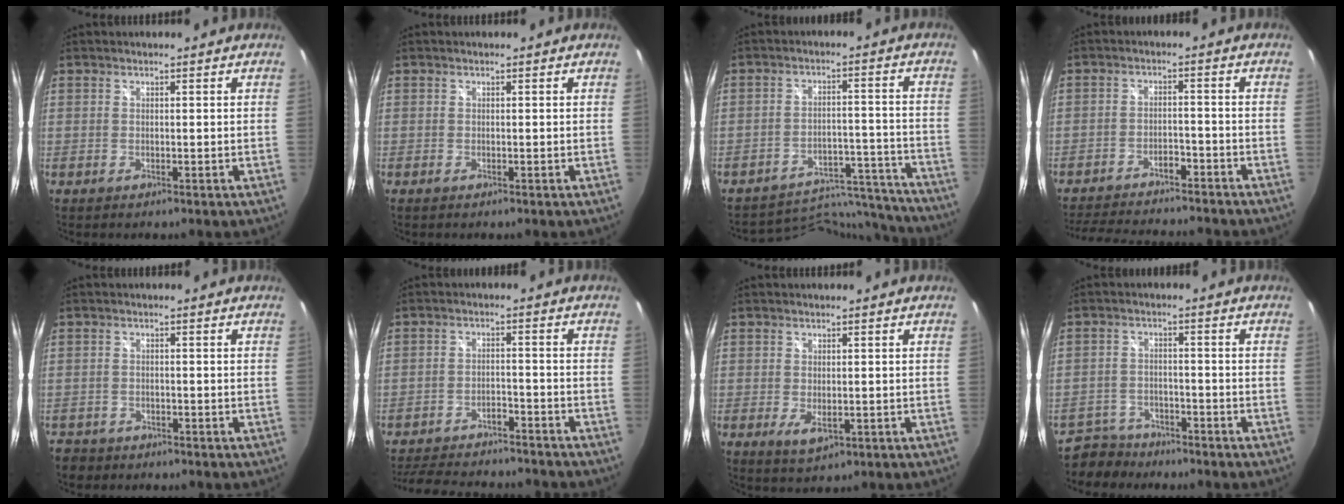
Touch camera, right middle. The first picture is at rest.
{"total": 0.0}
{"total": 17.0, "force": [-16.6, 3.0, 1.4], "torque": [-0.029, 0.039, -0.224]}
{"total": 15.3, "force": [-13.5, 3.5, 6.2], "torque": [-0.130, -0.002, -0.196]}
{"total": 4.0, "force": [-3.1, 2.5, 0.6], "torque": [-0.030, -0.004, -0.057]}
{"total": 18.0, "force": [-15.9, 4.7, 7.2], "torque": [-0.155, -0.003, -0.222]}
{"total": 3.4, "force": [-0.9, 1.8, 2.8], "torque": [-0.049, -0.011, -0.010]}
{"total": 6.3, "force": [-5.5, 3.0, 0.7], "torque": [-0.037, 0.002, -0.099]}